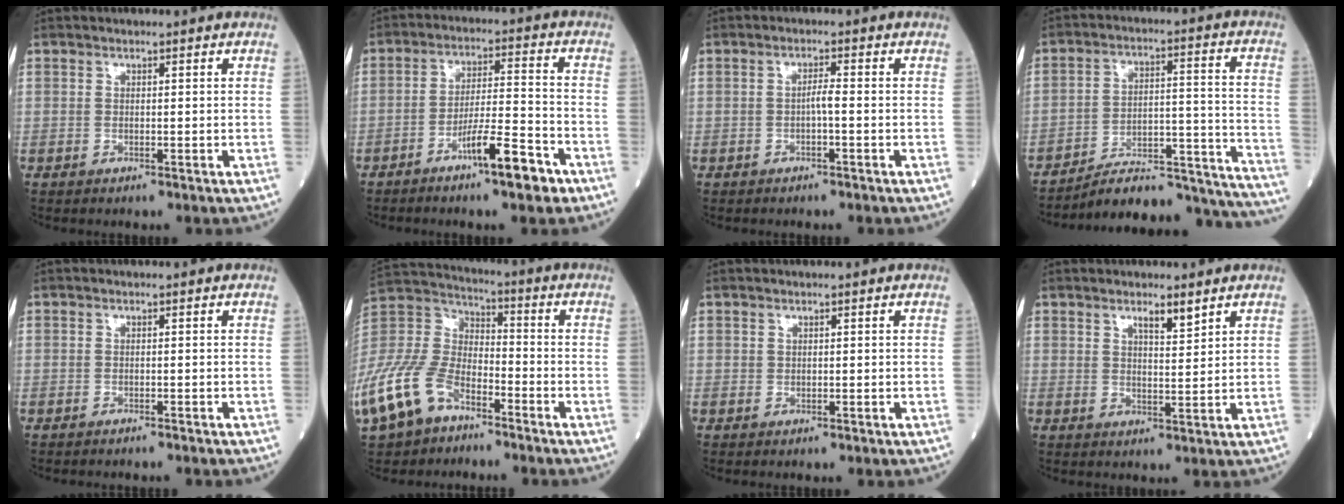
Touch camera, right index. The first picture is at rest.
{"total": 9.1, "force": [-5.5, 0.8, 7.2], "torque": [-0.117, 0.002, -0.092]}
{"total": 1.7, "force": [-0.5, 0.1, 1.6], "torque": [-0.027, 0.003, -0.011]}
{"total": 22.8, "force": [-21.8, 1.9, 6.3], "torque": [-0.034, 0.036, -0.302]}
{"total": 1.9, "force": [-1.8, 0.1, 0.6], "torque": [-0.010, -0.001, -0.022]}
{"total": 18.2, "force": [-11.2, 9.4, 10.8], "torque": [-0.268, -0.005, -0.220]}
{"total": 0.0}
{"total": 3.1, "force": [2.3, 0.4, 2.1], "torque": [-0.038, -0.003, 0.038]}